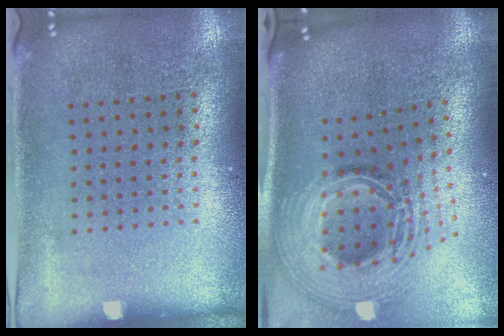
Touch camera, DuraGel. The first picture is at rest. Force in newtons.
{"total": 3.0, "press": 2.1, "slide": 2.1}